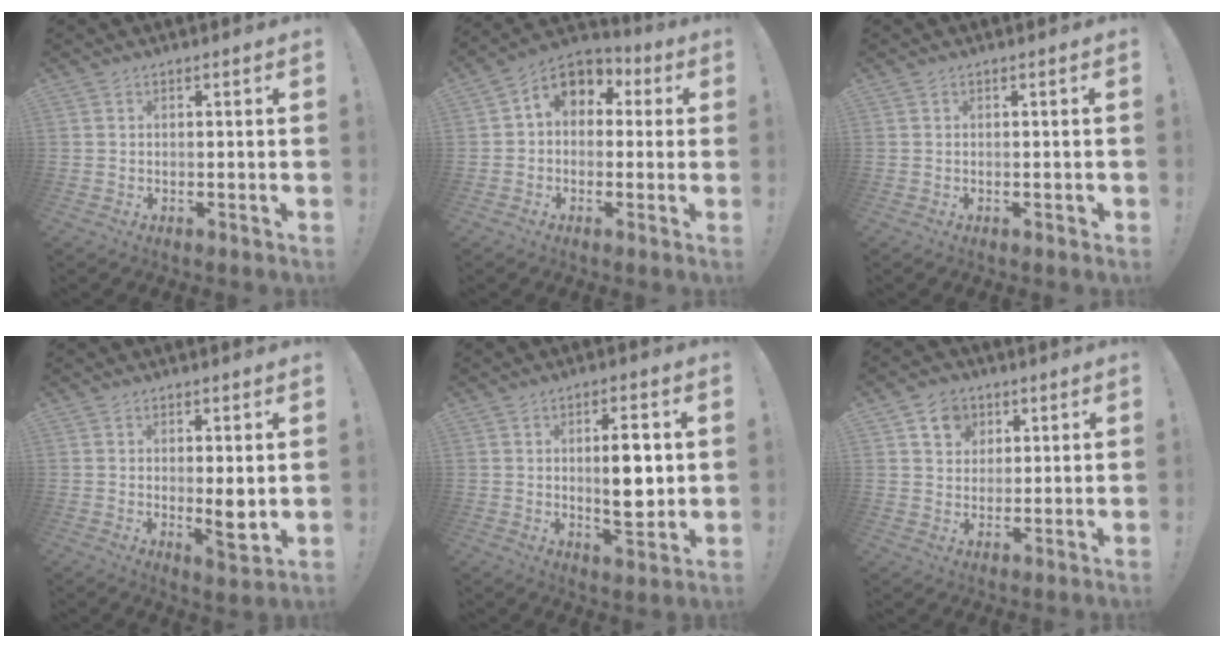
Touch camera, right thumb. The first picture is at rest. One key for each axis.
{"total": 7.4, "fx": 1.3, "fy": 5.9, "fz": 4.3, "tx": -0.066, "ty": 0.004, "tz": 0.030}
{"total": 0.5, "fx": -0.2, "fy": 0.4, "fz": 0.3, "tx": -0.006, "ty": 0.003, "tz": -0.003}
{"total": 6.1, "fx": 0.8, "fy": 1.6, "fz": 5.8, "tx": -0.061, "ty": -0.024, "tz": 0.014}
{"total": 9.6, "fx": 1.2, "fy": 3.2, "fz": 9.0, "tx": -0.128, "ty": -0.010, "tz": 0.012}
{"total": 8.0, "fx": 3.9, "fy": 6.6, "fz": 2.2, "tx": -0.029, "ty": -0.019, "tz": 0.076}